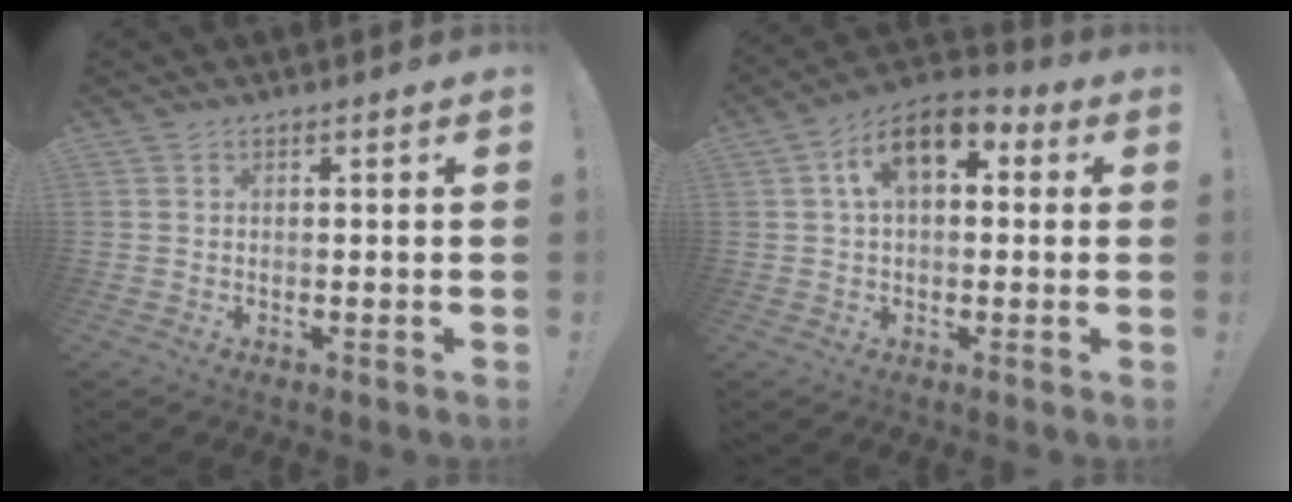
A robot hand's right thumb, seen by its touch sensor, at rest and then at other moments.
{"total": 11.0, "force": [3.9, 5.9, 8.4], "torque": [-0.145, 0.006, 0.073]}